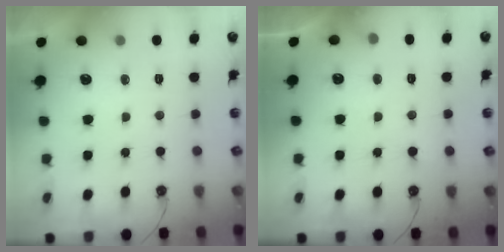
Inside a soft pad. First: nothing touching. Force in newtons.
{"total": 6.3, "press": 6.3, "slide": 0.3}